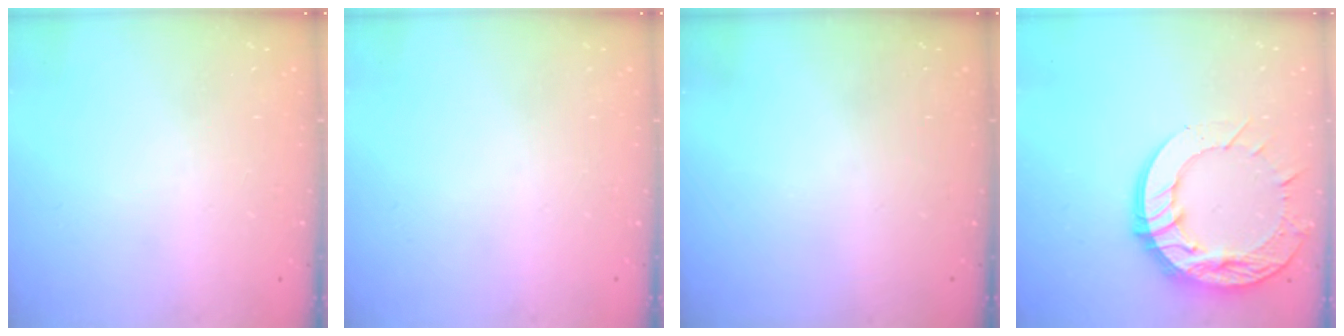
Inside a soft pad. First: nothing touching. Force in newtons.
{"total": 0.0}
{"total": 0.0}
{"total": 20.5, "press": 20.5, "slide": 1.9}